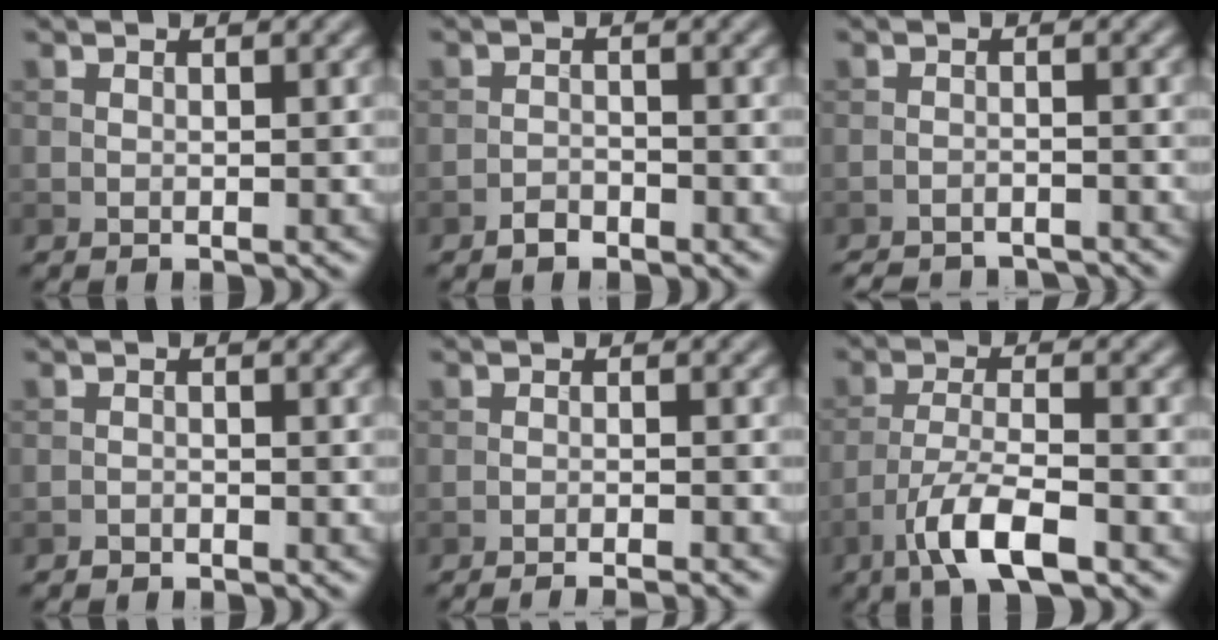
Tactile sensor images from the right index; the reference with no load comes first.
{"total": 1.4, "force": [-1.2, 0.6, 0.4], "torque": [-0.003, 0.004, -0.025]}
{"total": 5.2, "force": [-5.1, 0.7, 0.9], "torque": [-0.015, -0.011, -0.076]}
{"total": 0.8, "force": [-0.7, 0.3, 0.0], "torque": [0.004, 0.000, -0.014]}
{"total": 3.1, "force": [-2.6, 0.4, 1.6], "torque": [-0.020, 0.001, -0.044]}
{"total": 6.2, "force": [-3.7, 1.7, 4.7], "torque": [-0.089, 0.000, -0.073]}